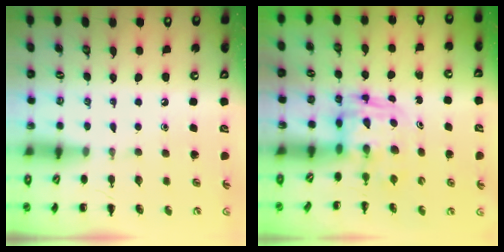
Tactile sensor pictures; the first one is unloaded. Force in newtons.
{"total": 2.8, "press": 2.8, "slide": 0.2}